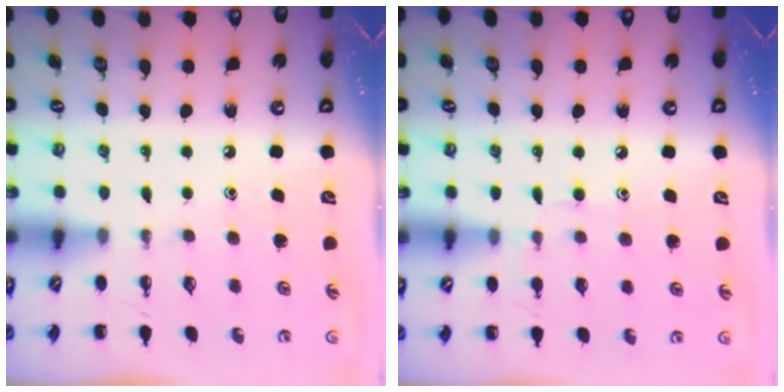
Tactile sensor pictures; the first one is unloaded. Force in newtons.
{"total": 6.3, "press": 6.0, "slide": 2.0}